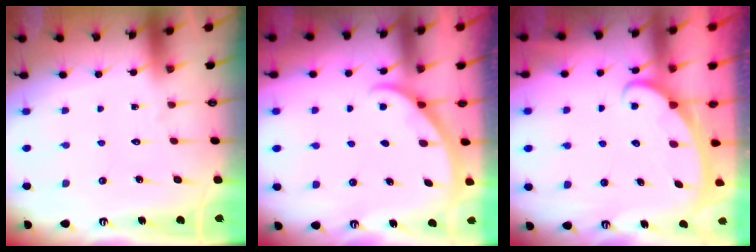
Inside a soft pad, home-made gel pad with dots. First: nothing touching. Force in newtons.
{"total": 2.5, "press": 2.5, "slide": 0.2}
{"total": 2.4, "press": 2.4, "slide": 0.3}